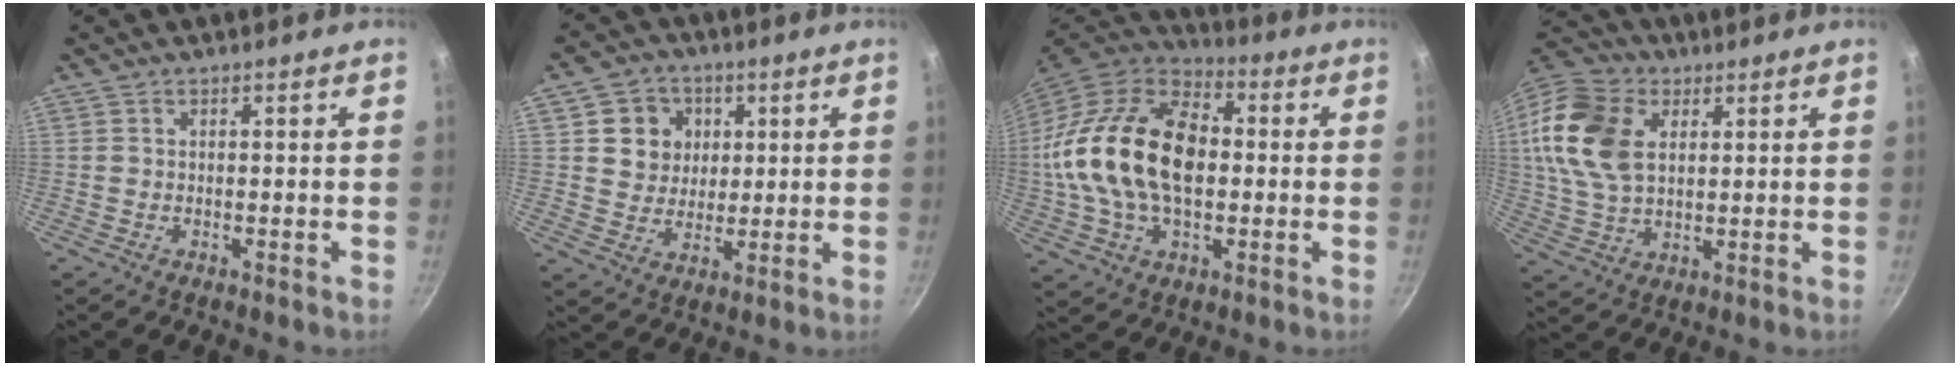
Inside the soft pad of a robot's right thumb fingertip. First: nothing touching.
{"total": 8.7, "force": [2.4, 7.8, 2.9], "torque": [-0.008, -0.002, 0.038]}
{"total": 25.1, "force": [0.5, 15.6, 19.7], "torque": [-0.357, 0.029, 0.000]}
{"total": 15.6, "force": [3.9, 9.8, 11.5], "torque": [-0.237, 0.013, 0.068]}